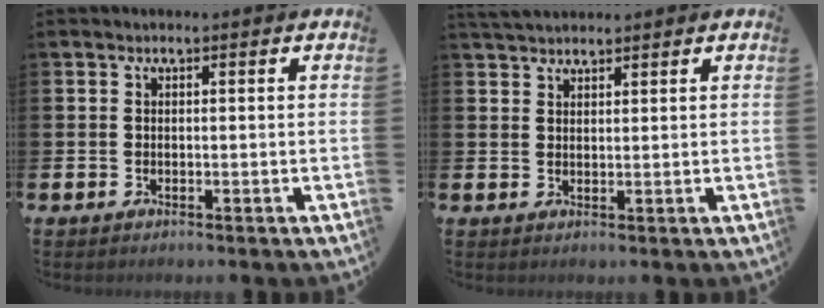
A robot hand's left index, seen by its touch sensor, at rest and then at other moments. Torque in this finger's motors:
{"motor_torque": [-0.11, -0.33, 0.11, 0.08]}